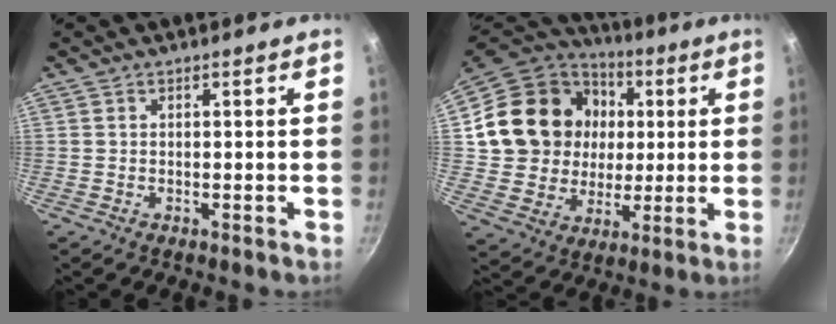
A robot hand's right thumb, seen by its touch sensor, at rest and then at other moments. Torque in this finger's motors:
{"motor_torque": [1.15, 2.23, 0.93, -0.69, 0.22]}